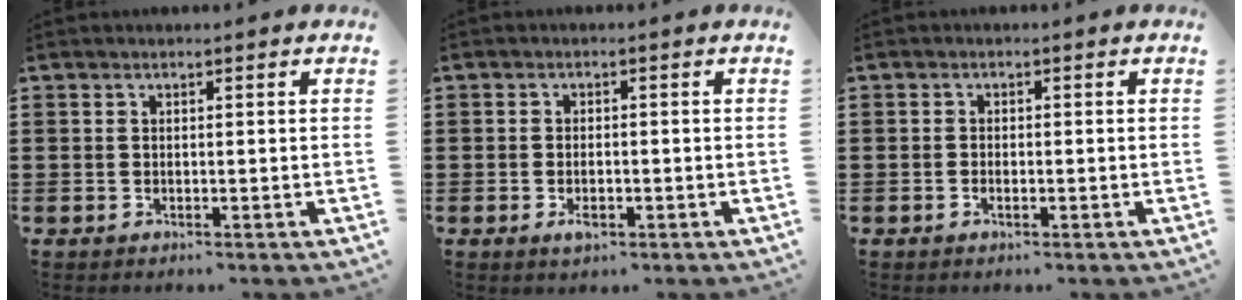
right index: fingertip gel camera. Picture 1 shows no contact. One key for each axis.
{"total": 2.2, "fx": -0.7, "fy": 0.9, "fz": 1.8, "tx": -0.036, "ty": -0.002, "tz": -0.012}
{"total": 0.9, "fx": -0.5, "fy": 0.3, "fz": 0.7, "tx": -0.015, "ty": -0.006, "tz": -0.007}